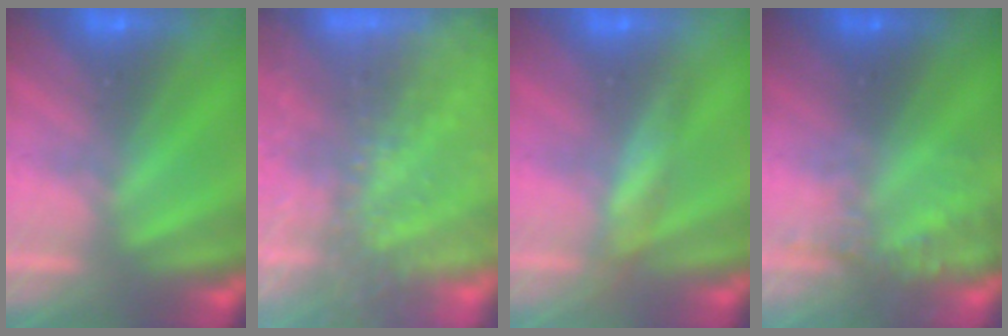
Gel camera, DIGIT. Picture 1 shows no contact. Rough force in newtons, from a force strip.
{"total": 7.5}
{"total": 2.8}
{"total": 2.2}